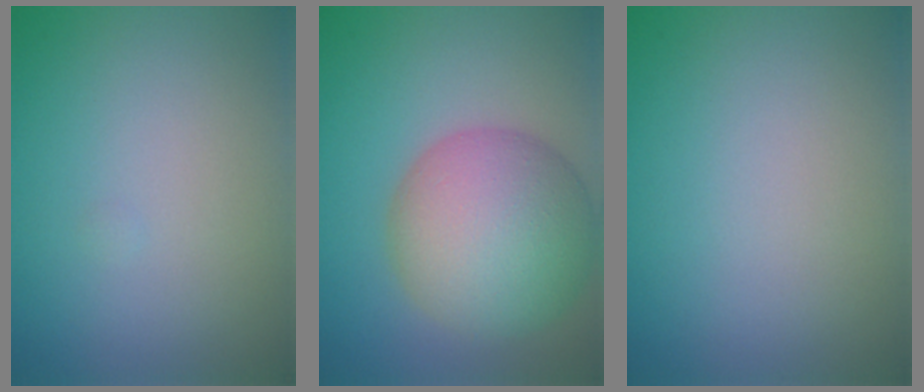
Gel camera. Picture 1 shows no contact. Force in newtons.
{"total": 9.5, "press": 9.5, "slide": 0.5}
{"total": 0.0}